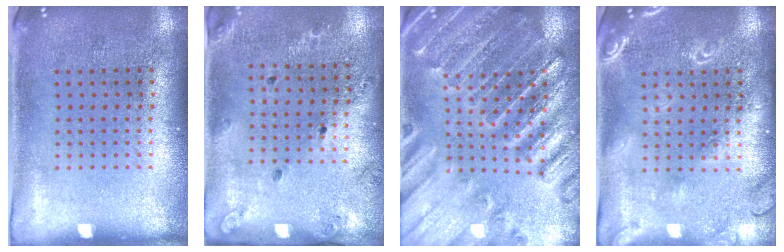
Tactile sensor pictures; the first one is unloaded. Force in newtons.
{"total": 1.3, "press": 1.2, "slide": 0.6}
{"total": 2.8, "press": 2.8, "slide": 0.4}
{"total": 1.8, "press": 1.7, "slide": 0.2}